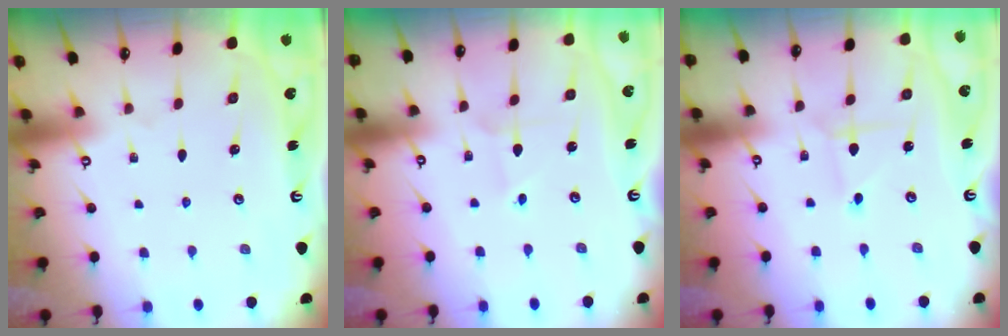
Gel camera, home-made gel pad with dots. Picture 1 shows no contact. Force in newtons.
{"total": 1.9, "press": 1.9, "slide": 0.1}
{"total": 1.7, "press": 1.7, "slide": 0.2}